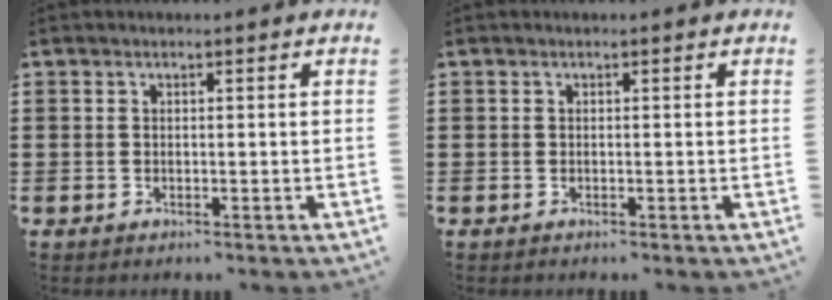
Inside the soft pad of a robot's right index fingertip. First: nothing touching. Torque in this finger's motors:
{"motor_torque": [-0.08, -0.12, -0.01, -0.01]}